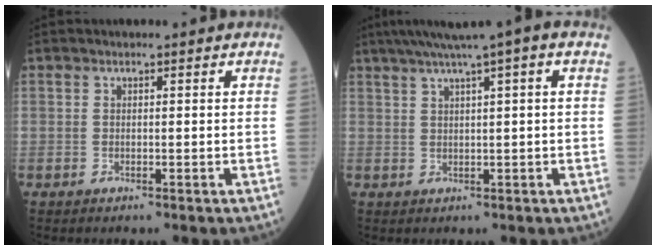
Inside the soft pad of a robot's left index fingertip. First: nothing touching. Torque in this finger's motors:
{"motor_torque": [1.07, -1.06, 0.35, 0.05]}